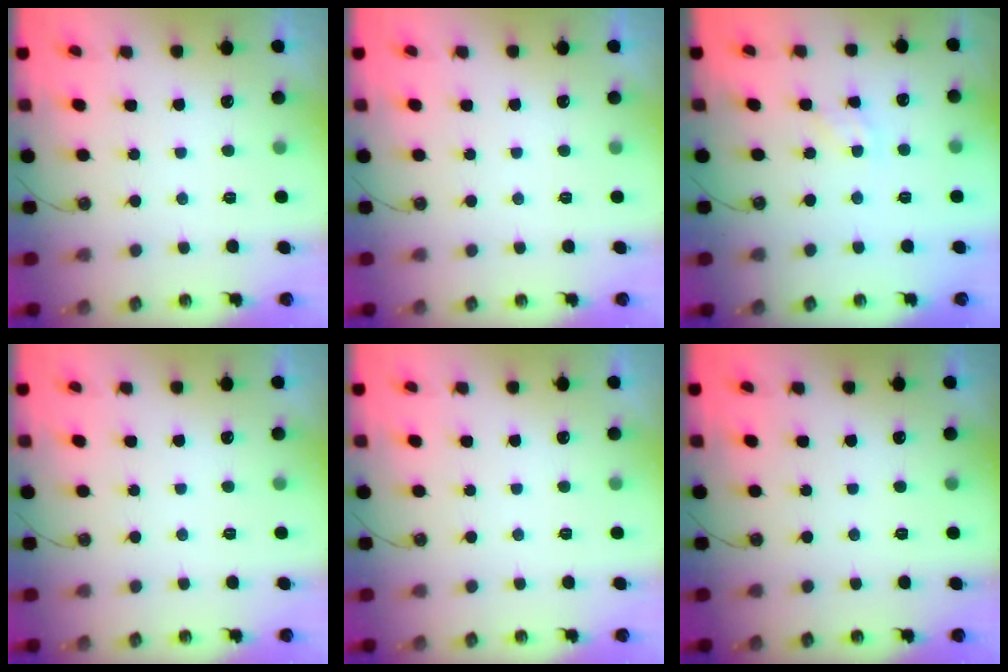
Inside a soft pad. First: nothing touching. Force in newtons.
{"total": 0.0}
{"total": 1.6, "press": 1.6, "slide": 0.2}
{"total": 0.0}
{"total": 0.0}
{"total": 0.0}